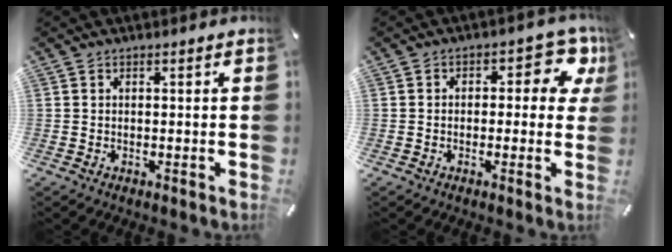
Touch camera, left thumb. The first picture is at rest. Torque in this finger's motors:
{"motor_torque": [-0.01, 0.01, 0.26, 0.16, 0.04]}